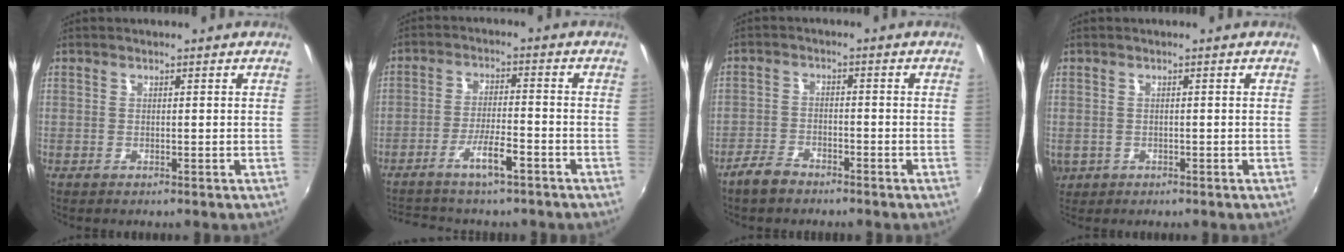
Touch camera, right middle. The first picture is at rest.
{"total": 7.4, "force": [-5.6, 1.5, 4.5], "torque": [-0.097, 0.007, -0.095]}
{"total": 4.6, "force": [-3.8, 1.9, 1.9], "torque": [-0.055, 0.002, -0.068]}
{"total": 4.1, "force": [-0.8, 3.5, 1.8], "torque": [-0.040, -0.006, -0.008]}